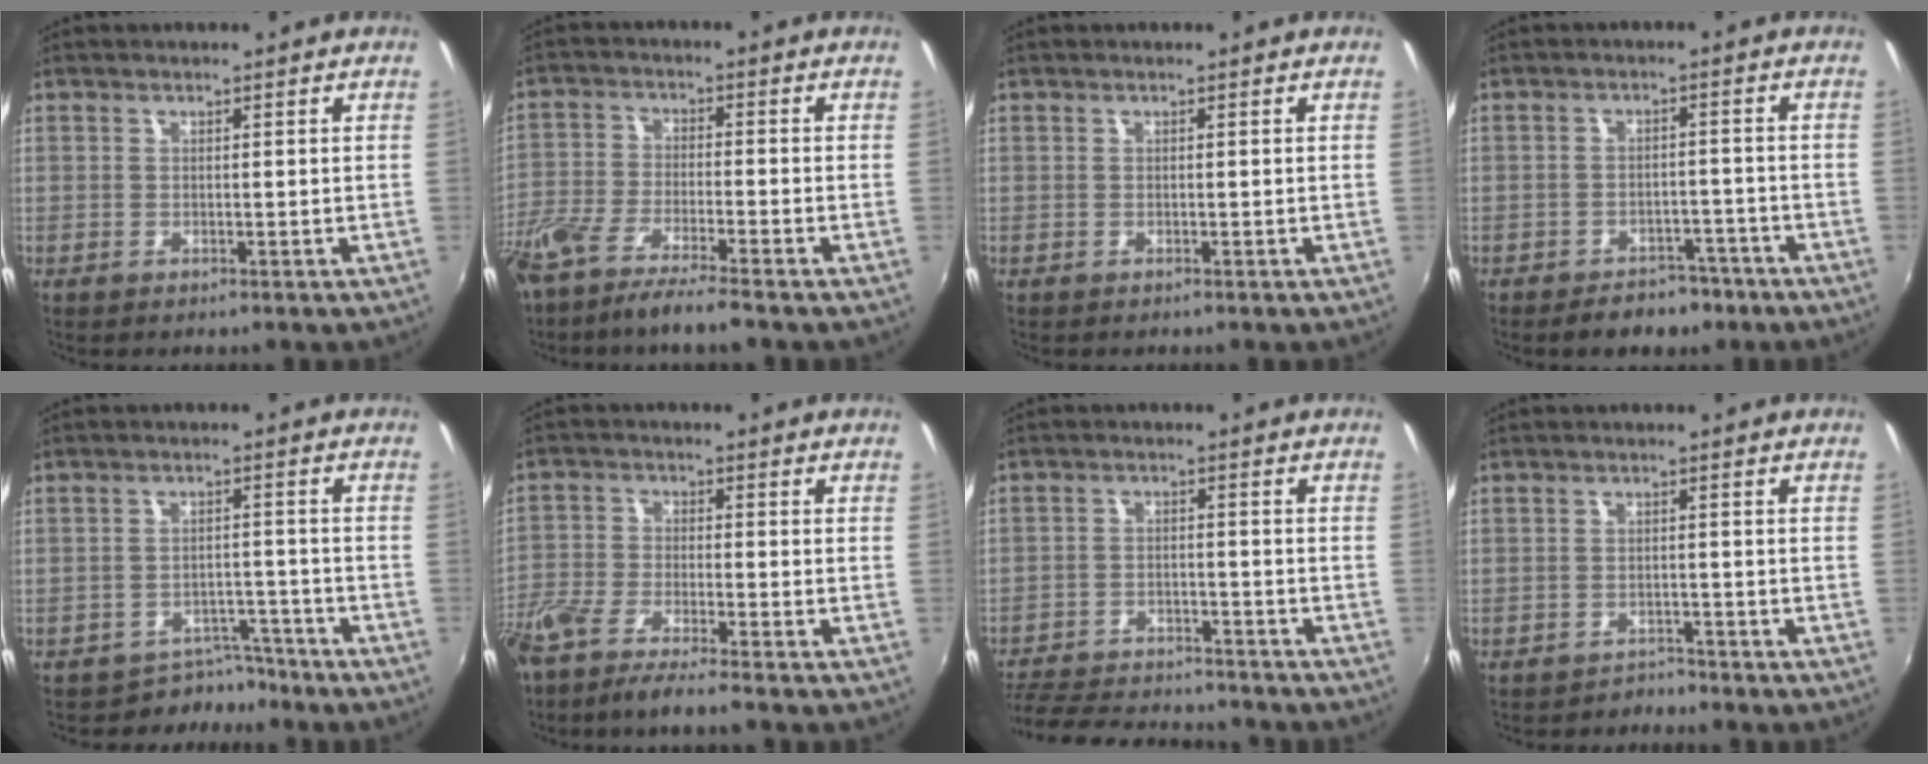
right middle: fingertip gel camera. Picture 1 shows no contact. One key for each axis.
{"total": 10.5, "fx": -8.2, "fy": 1.0, "fz": 6.4, "tx": -0.147, "ty": -0.032, "tz": -0.154}
{"total": 0.0}
{"total": 7.0, "fx": -5.1, "fy": 3.9, "fz": 2.8, "tx": -0.062, "ty": 0.009, "tz": -0.057}
{"total": 5.2, "fx": -4.6, "fy": 2.4, "fz": -0.4, "tx": 0.008, "ty": 0.021, "tz": -0.065}
{"total": 9.1, "fx": -7.4, "fy": 0.9, "fz": 5.2, "tx": -0.127, "ty": -0.027, "tz": -0.141}
{"total": 16.2, "fx": -14.0, "fy": 5.5, "fz": 6.0, "tx": -0.151, "ty": 0.002, "tz": -0.205}
{"total": 2.1, "fx": -2.0, "fy": 0.6, "fz": -0.3, "tx": 0.003, "ty": 0.002, "tz": -0.032}